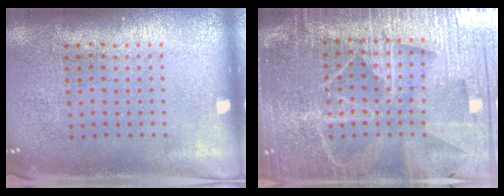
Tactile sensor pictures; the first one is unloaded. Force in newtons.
{"total": 5.4, "press": 4.8, "slide": 2.5}